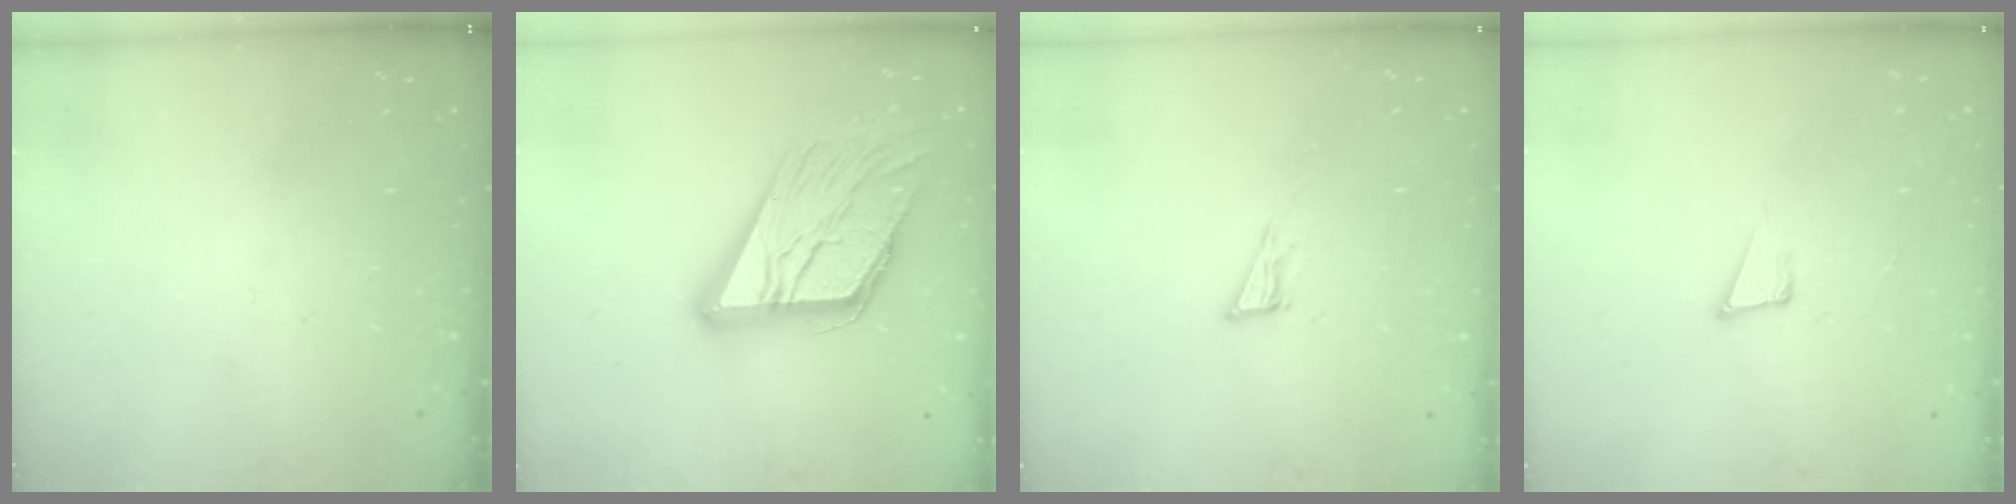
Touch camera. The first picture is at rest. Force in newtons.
{"total": 19.6, "press": 19.5, "slide": 1.9}
{"total": 5.7, "press": 5.5, "slide": 1.4}
{"total": 4.0, "press": 2.7, "slide": 2.9}